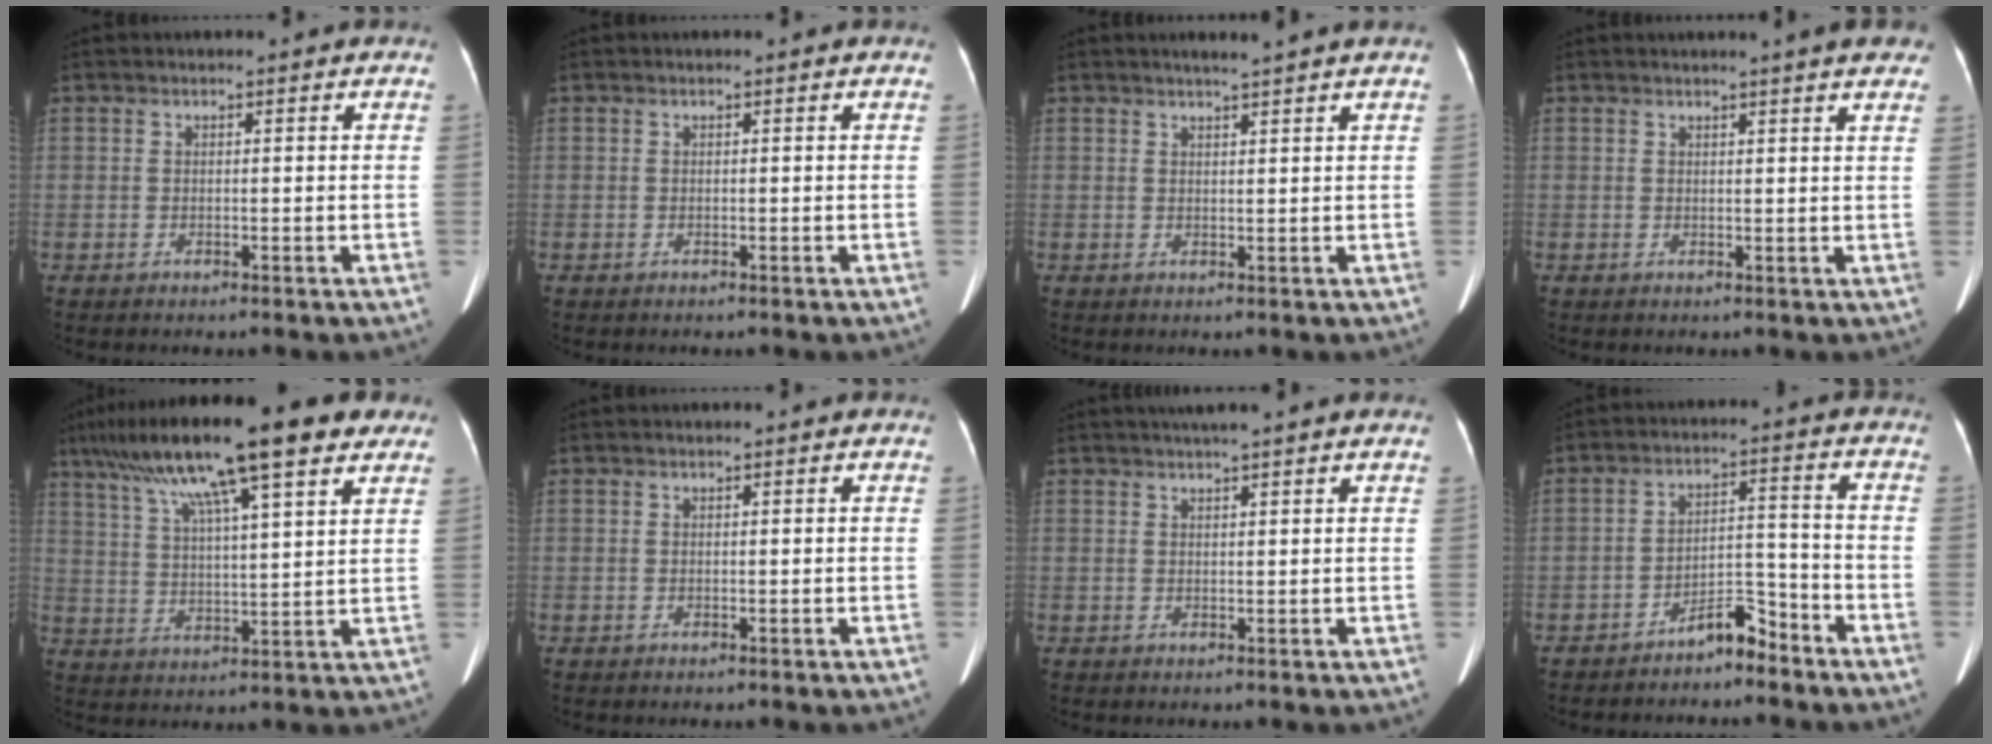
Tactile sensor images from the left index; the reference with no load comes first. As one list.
[{"total": 0.0}, {"total": 2.5, "force": [2.1, -0.7, 1.3], "torque": [-0.016, 0.002, 0.031]}, {"total": 6.5, "force": [5.3, 0.3, 3.8], "torque": [-0.042, 0.008, 0.047]}, {"total": 19.9, "force": [13.1, 2.4, 14.7], "torque": [-0.259, 0.049, 0.200]}, {"total": 0.0}, {"total": 5.0, "force": [4.1, -0.6, 2.7], "torque": [-0.037, 0.024, 0.059]}, {"total": 5.2, "force": [-4.5, 1.3, 2.4], "torque": [-0.038, 0.012, -0.078]}]